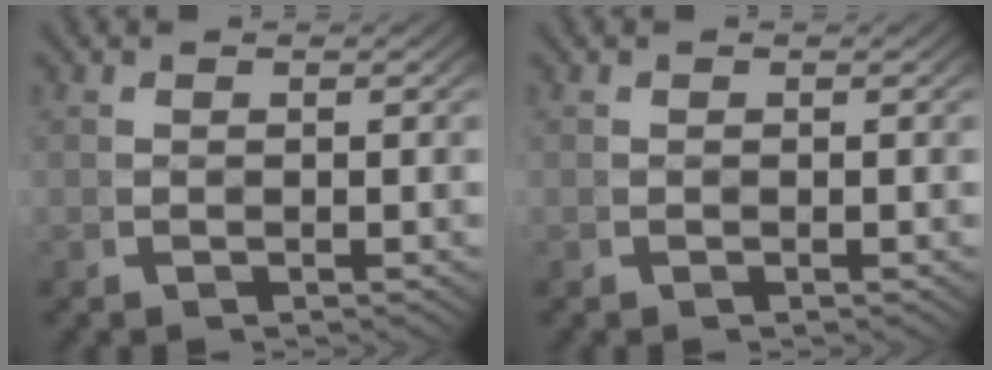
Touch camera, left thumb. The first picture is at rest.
{"total": 0.0}